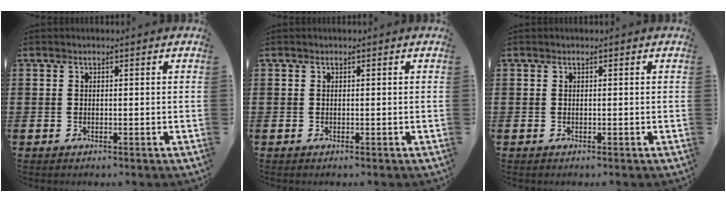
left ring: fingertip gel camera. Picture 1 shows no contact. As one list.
[{"total": 0.0}, {"total": 0.0}]